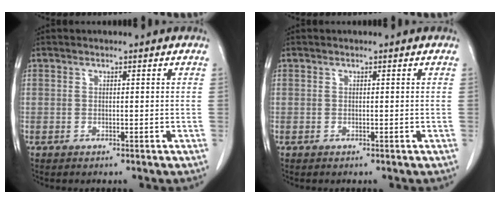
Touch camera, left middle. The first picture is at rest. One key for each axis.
{"total": 0.0}